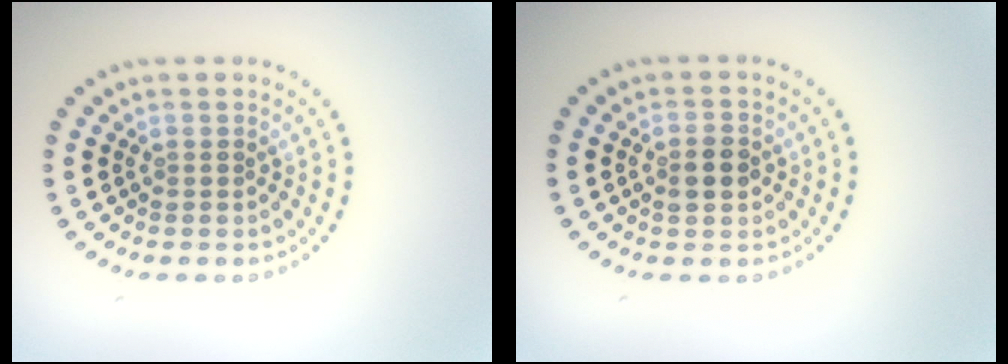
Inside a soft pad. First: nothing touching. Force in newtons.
{"total": 2.6, "press": 2.6, "slide": 0.1}